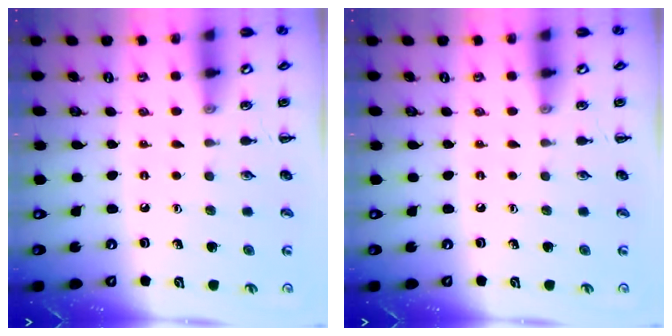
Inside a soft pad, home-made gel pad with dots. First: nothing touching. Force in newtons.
{"total": 0.0}